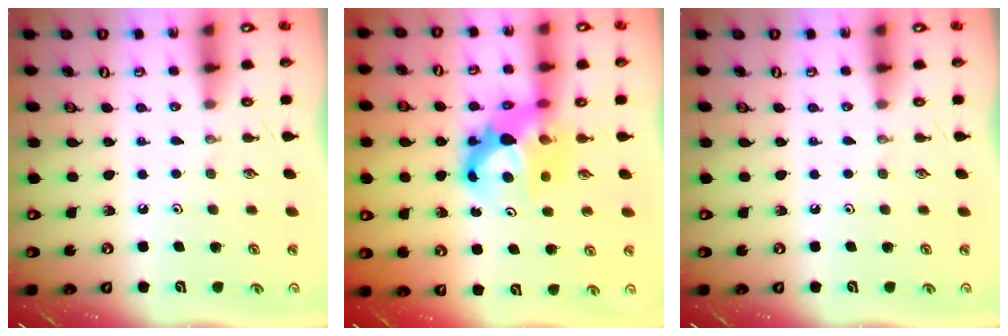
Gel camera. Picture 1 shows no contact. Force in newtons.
{"total": 9.6, "press": 9.6, "slide": 1.1}
{"total": 0.0}